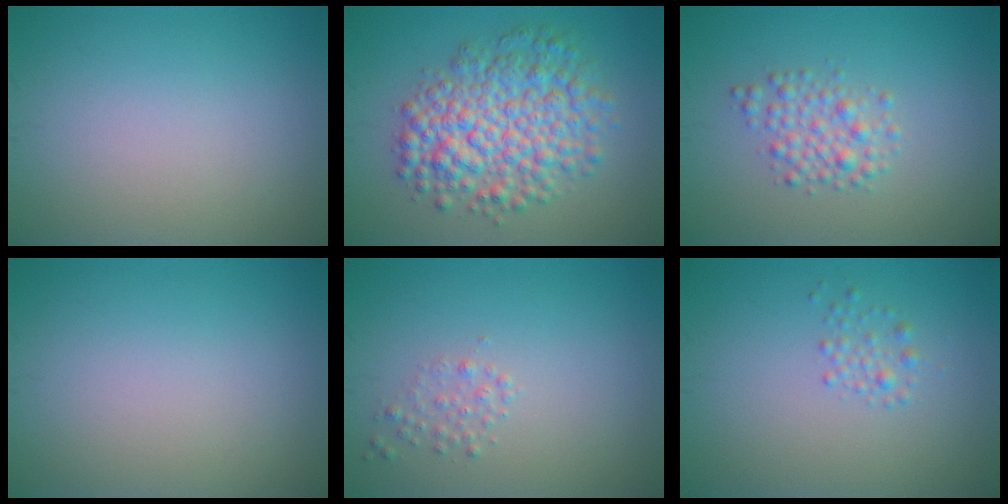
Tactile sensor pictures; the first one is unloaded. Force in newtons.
{"total": 7.8, "press": 7.8, "slide": 0.2}
{"total": 2.6, "press": 2.6, "slide": 0.0}
{"total": 0.0}
{"total": 1.1, "press": 1.1, "slide": 0.0}
{"total": 1.2, "press": 1.2, "slide": 0.0}